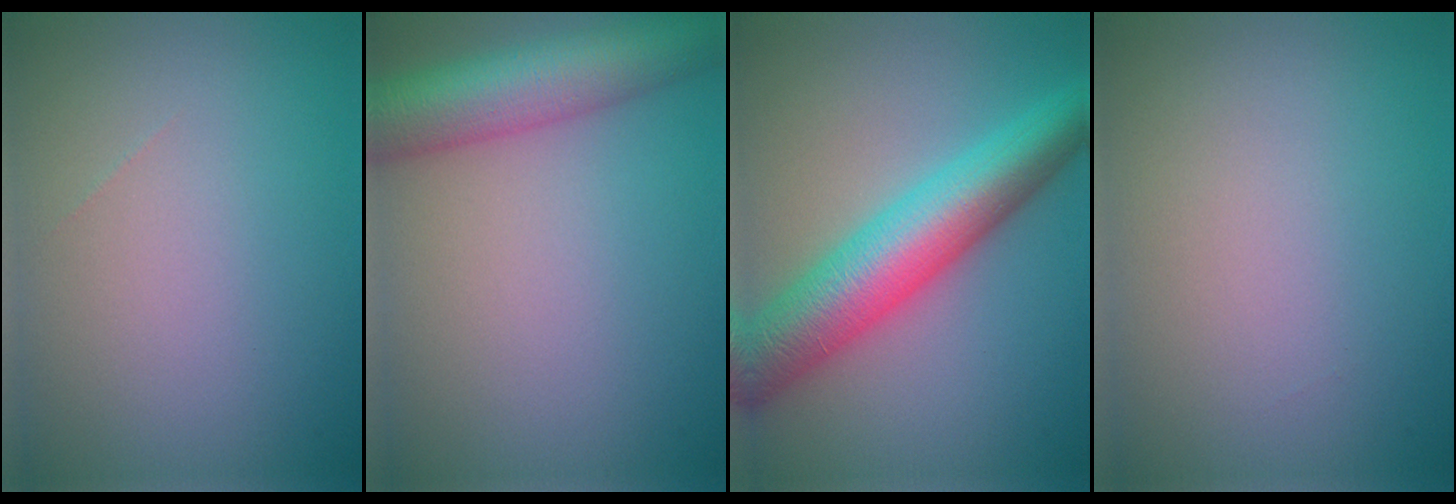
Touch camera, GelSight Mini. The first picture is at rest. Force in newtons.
{"total": 8.2, "press": 8.2, "slide": 0.4}
{"total": 9.0, "press": 9.0, "slide": 0.2}
{"total": 0.0}